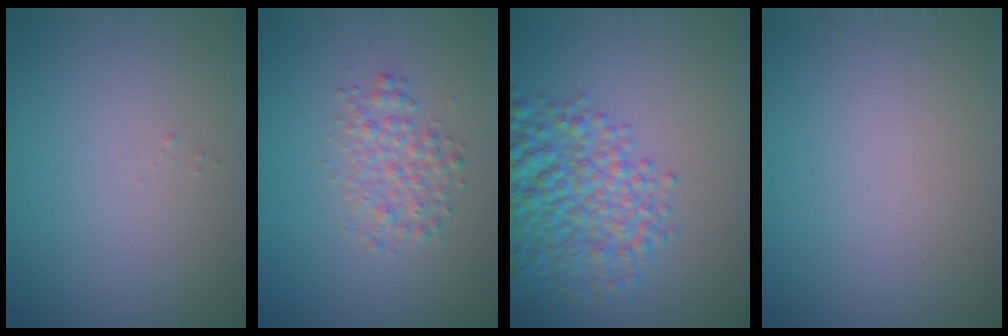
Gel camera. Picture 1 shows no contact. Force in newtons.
{"total": 2.5, "press": 2.5, "slide": 0.1}
{"total": 6.4, "press": 6.4, "slide": 0.2}
{"total": 0.0}